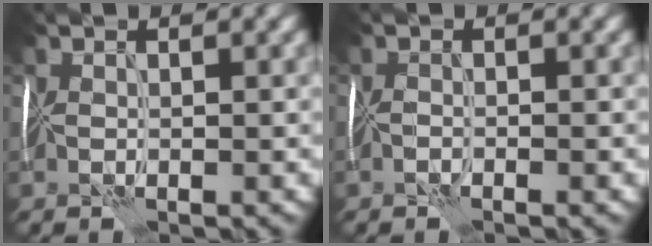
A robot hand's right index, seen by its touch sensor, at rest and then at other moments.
{"total": 0.6, "force": [-0.5, 0.1, 0.2], "torque": [-0.009, 0.002, -0.011]}